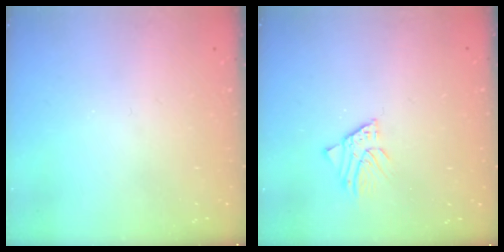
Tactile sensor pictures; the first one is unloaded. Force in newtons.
{"total": 1.4, "press": 1.4, "slide": 0.0}